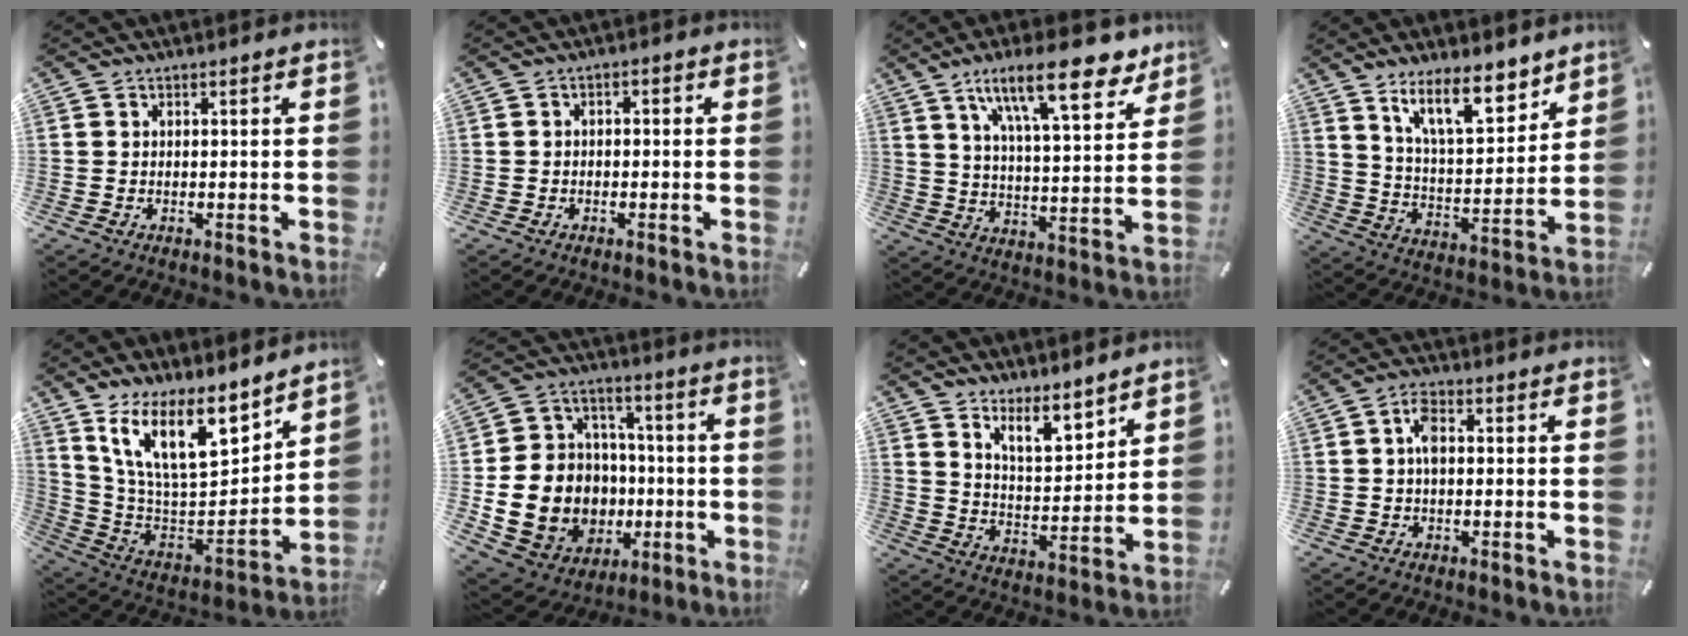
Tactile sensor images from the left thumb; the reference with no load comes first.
{"total": 1.7, "force": [-1.3, 0.8, 0.7], "torque": [-0.013, 0.008, -0.028]}
{"total": 19.8, "force": [11.9, 6.7, 14.2], "torque": [-0.224, -0.053, 0.189]}
{"total": 14.5, "force": [10.4, 5.4, 8.5], "torque": [-0.147, -0.056, 0.184]}
{"total": 18.9, "force": [12.2, 8.6, 11.7], "torque": [-0.218, -0.087, 0.220]}
{"total": 19.3, "force": [-4.1, 16.4, 9.2], "torque": [-0.181, 0.008, -0.048]}
{"total": 9.2, "force": [8.2, 3.0, 3.0], "torque": [-0.041, -0.064, 0.147]}
{"total": 4.0, "force": [0.3, 2.1, 3.4], "torque": [-0.068, 0.009, 0.005]}